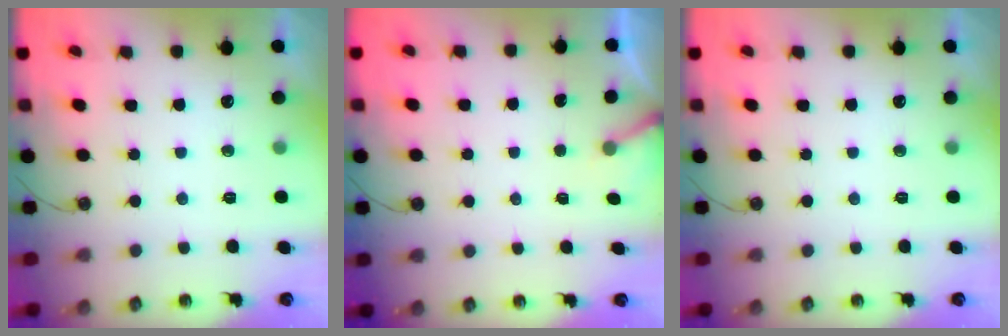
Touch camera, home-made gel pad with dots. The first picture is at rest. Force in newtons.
{"total": 2.7, "press": 2.7, "slide": 0.2}
{"total": 0.0}